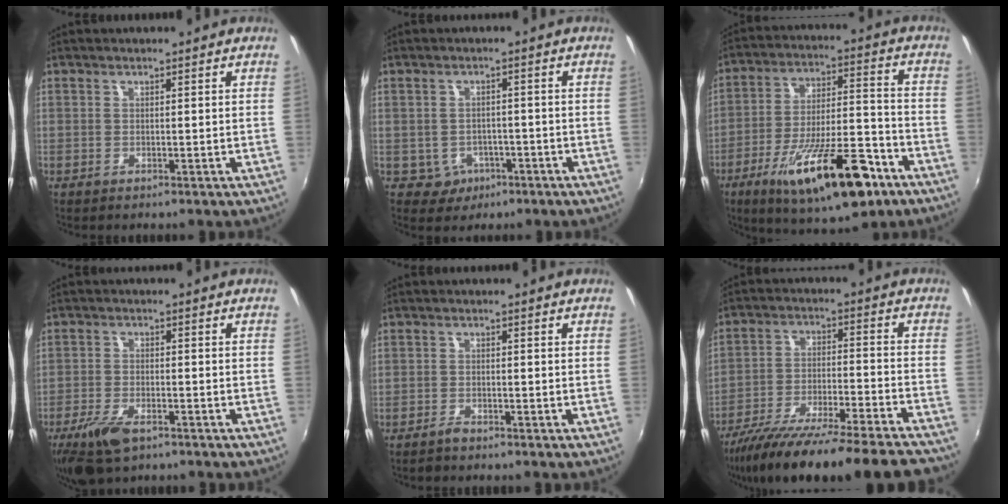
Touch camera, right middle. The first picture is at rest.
{"total": 5.9, "force": [-2.7, 5.0, 1.4], "torque": [-0.043, 0.007, -0.023]}
{"total": 20.9, "force": [-11.9, 6.2, 16.0], "torque": [-0.275, -0.027, -0.183]}
{"total": 8.2, "force": [-5.4, 3.4, 5.1], "torque": [-0.129, -0.020, -0.100]}
{"total": 1.6, "force": [-1.5, 0.3, 0.4], "torque": [-0.015, 0.000, -0.029]}
{"total": 25.7, "force": [-22.4, 2.8, 12.4], "torque": [-0.209, -0.058, -0.335]}